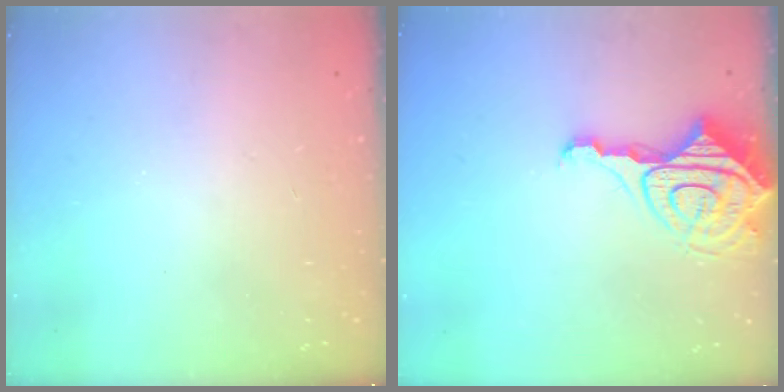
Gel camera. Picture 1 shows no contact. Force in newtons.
{"total": 12.1, "press": 12.0, "slide": 1.1}